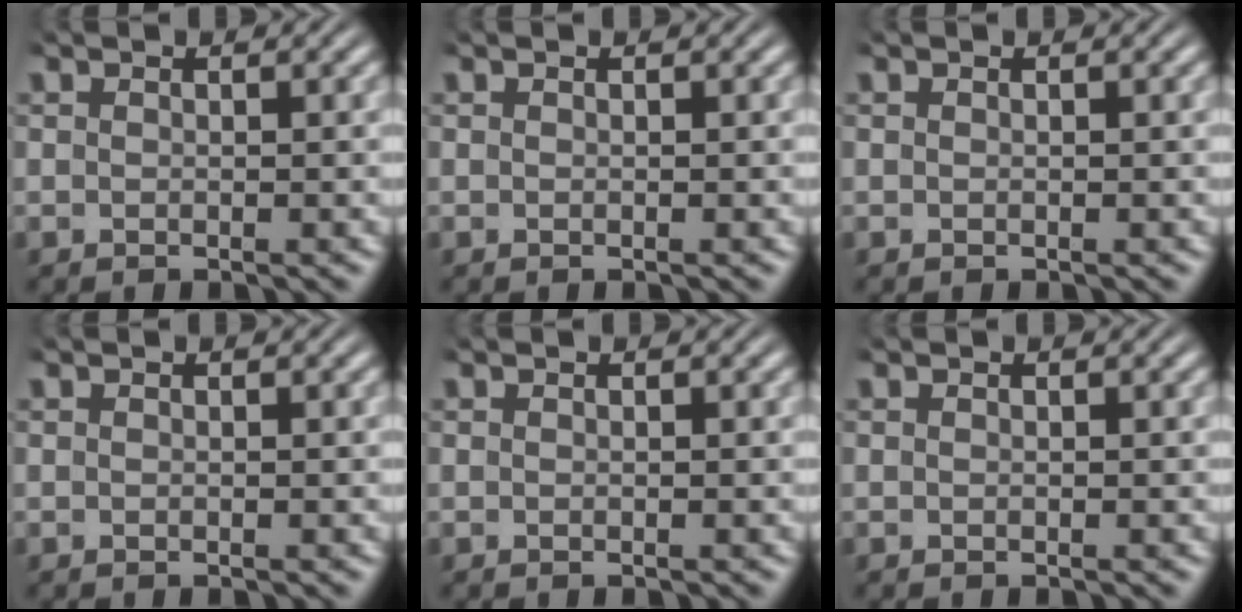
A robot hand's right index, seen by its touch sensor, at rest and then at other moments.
{"total": 0.0}
{"total": 0.0}
{"total": 0.0}
{"total": 0.0}
{"total": 0.0}